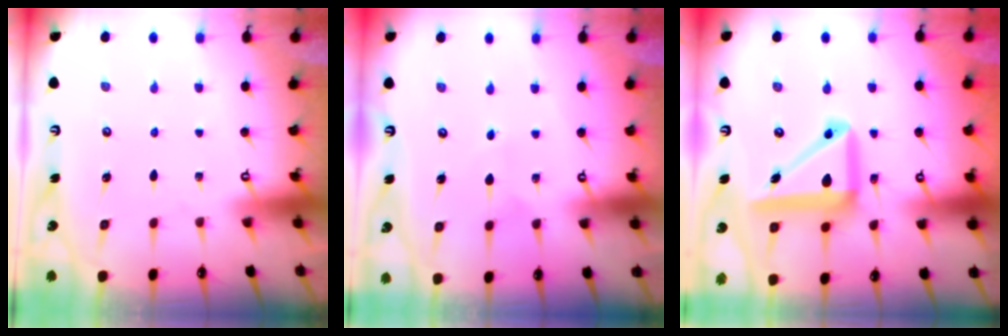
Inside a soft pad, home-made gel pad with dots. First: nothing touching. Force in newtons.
{"total": 4.6, "press": 4.6, "slide": 0.4}
{"total": 15.1, "press": 15.0, "slide": 2.3}